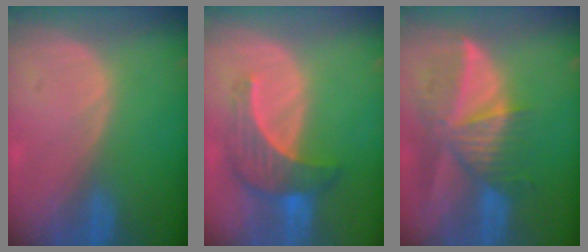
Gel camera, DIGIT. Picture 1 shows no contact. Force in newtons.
{"total": 7.3, "press": 6.8, "slide": 2.5}
{"total": 9.6, "press": 8.4, "slide": 4.5}